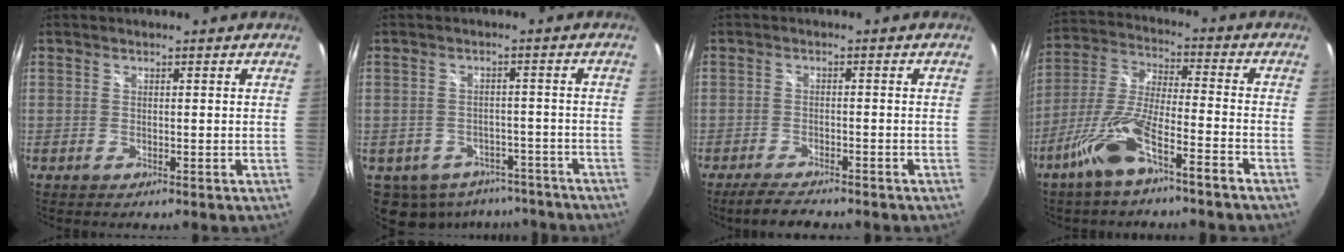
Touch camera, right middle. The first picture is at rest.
{"total": 12.4, "force": [-7.9, 8.4, 4.6], "torque": [-0.117, 0.001, -0.087]}
{"total": 5.4, "force": [-4.7, 1.0, 2.6], "torque": [-0.064, -0.013, -0.080]}
{"total": 12.0, "force": [-7.8, 1.5, 9.1], "torque": [-0.199, -0.009, -0.142]}